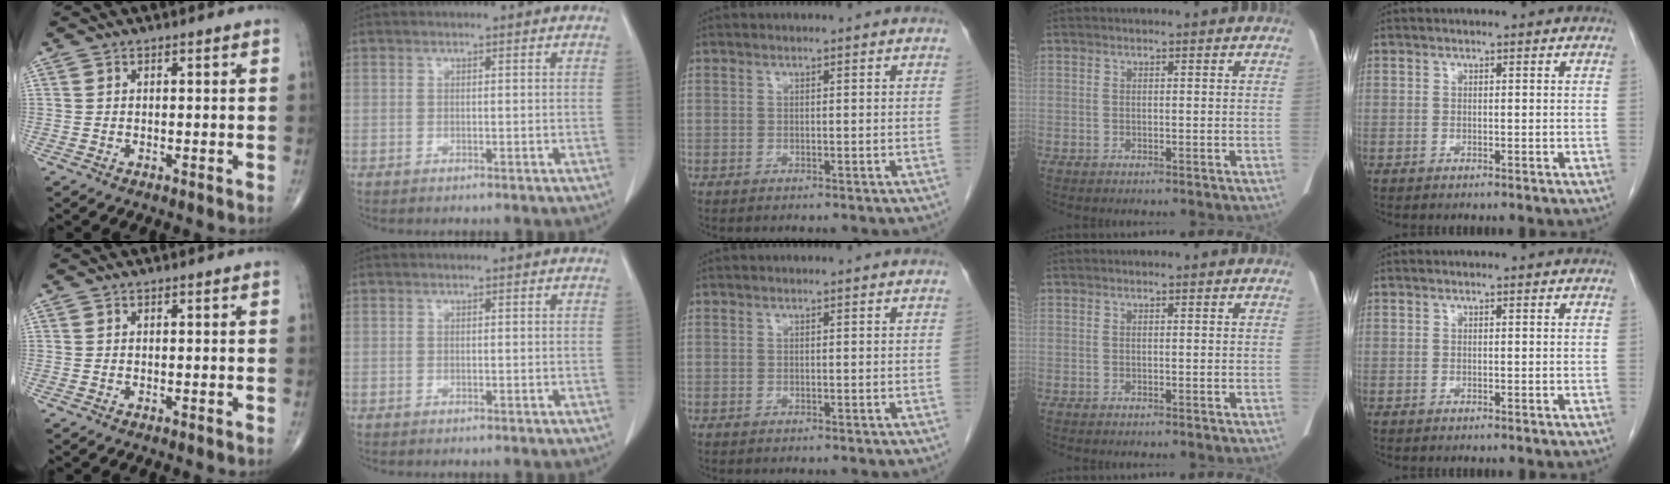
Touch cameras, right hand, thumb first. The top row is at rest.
{}